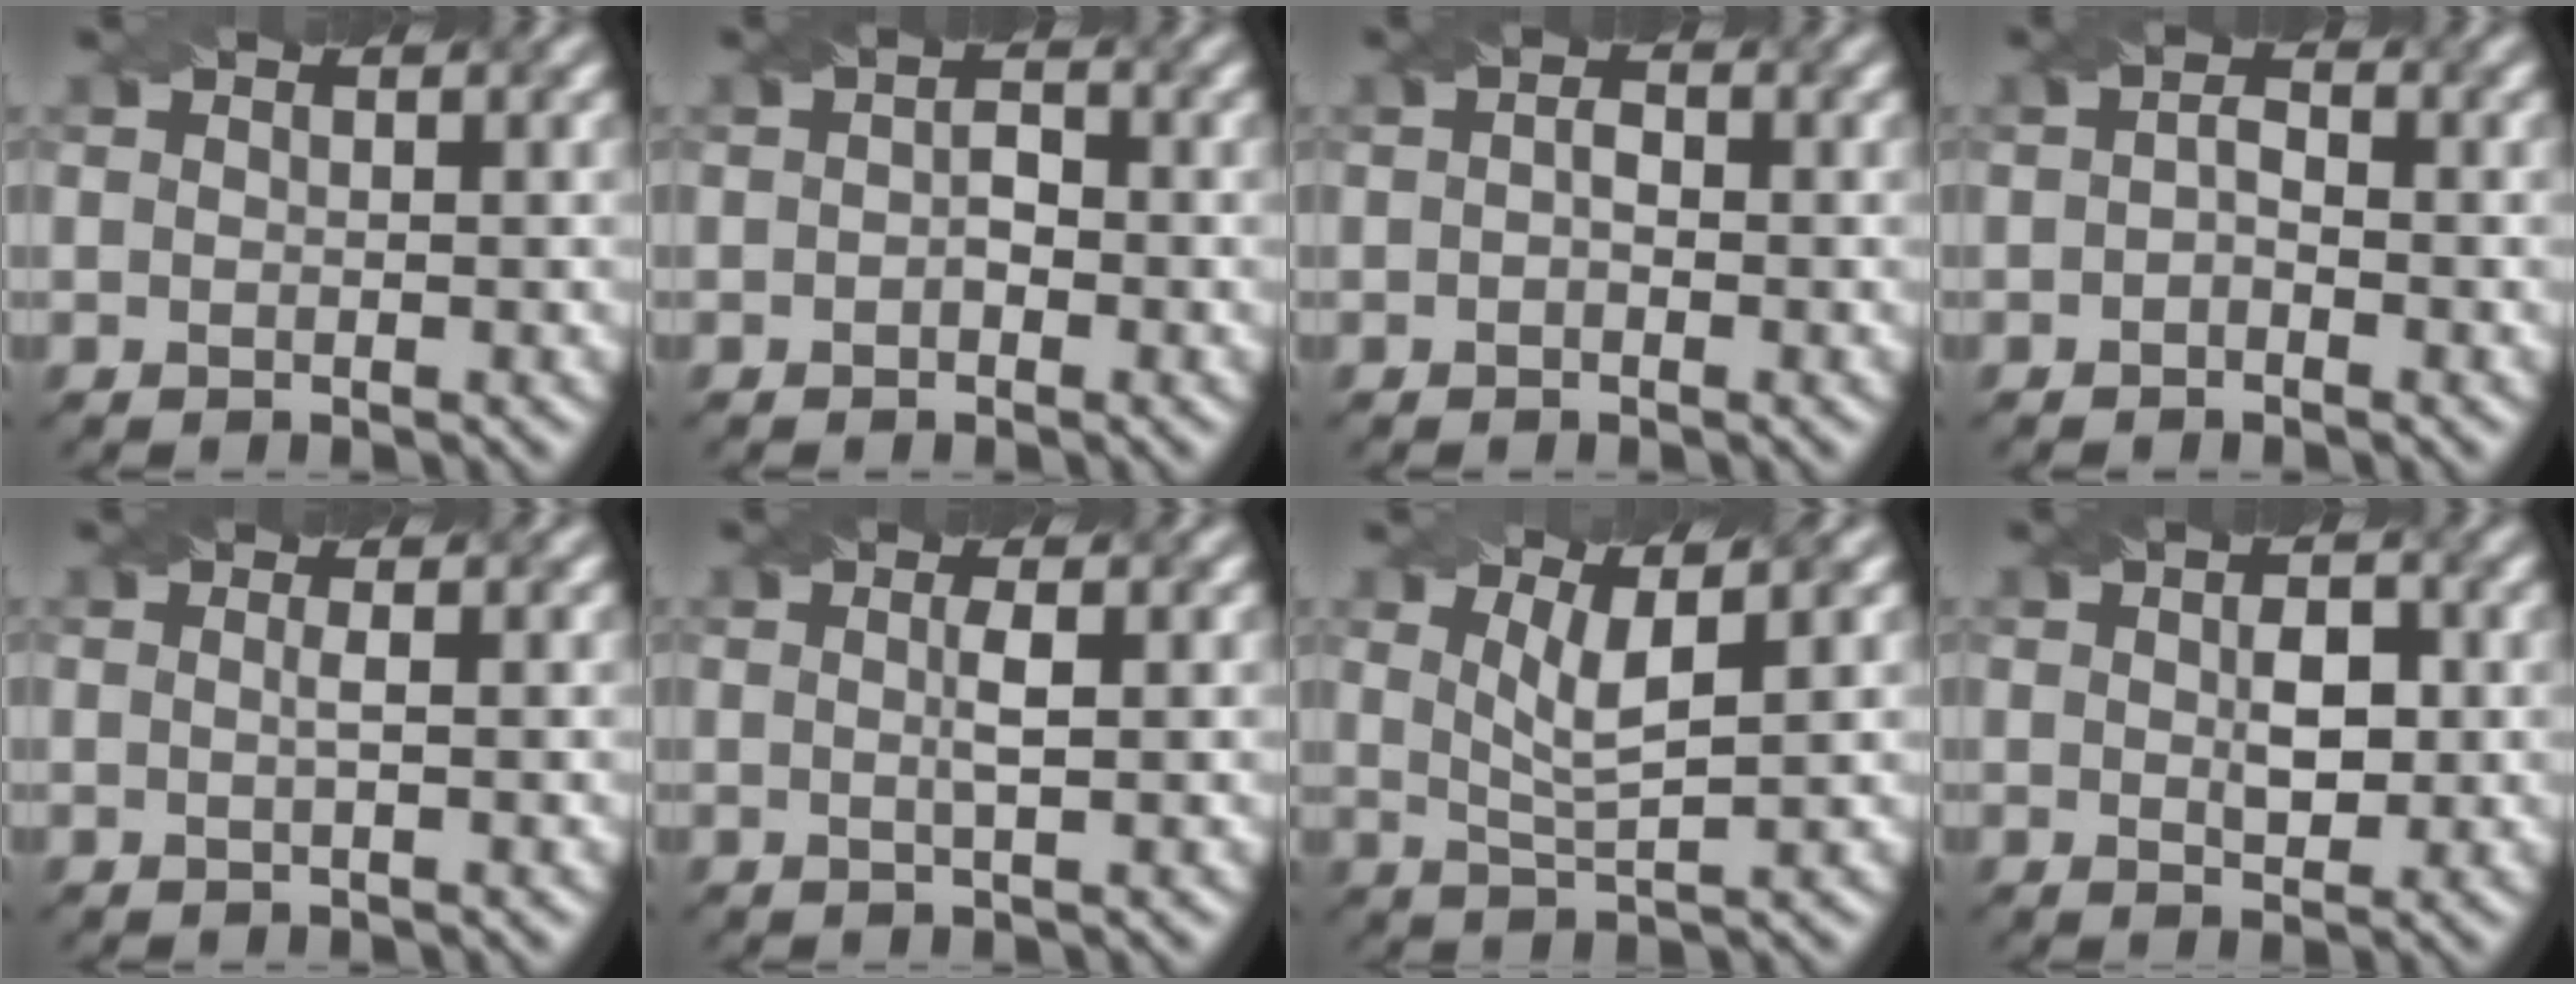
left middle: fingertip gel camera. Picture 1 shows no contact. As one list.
[{"total": 1.5, "force": [-0.3, 1.0, 1.2], "torque": [-0.021, 0.002, -0.008]}, {"total": 1.5, "force": [0.1, 1.0, 1.1], "torque": [-0.014, 0.002, -0.010]}, {"total": 1.4, "force": [-0.4, 0.8, 1.1], "torque": [-0.022, 0.004, -0.010]}, {"total": 1.1, "force": [0.0, 0.3, 1.1], "torque": [-0.016, -0.004, -0.006]}, {"total": 1.7, "force": [0.1, 0.2, 1.7], "torque": [-0.035, 0.003, -0.001]}, {"total": 3.4, "force": [1.3, 0.7, 3.1], "torque": [-0.063, -0.002, 0.027]}, {"total": 2.8, "force": [0.2, 1.5, 2.4], "torque": [-0.044, 0.000, 0.005]}]